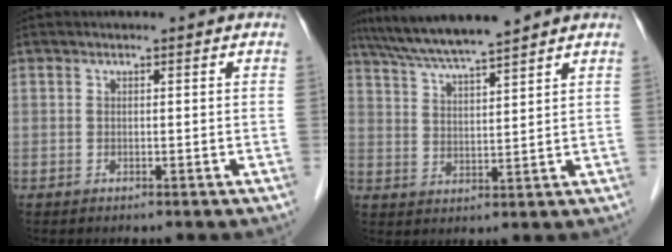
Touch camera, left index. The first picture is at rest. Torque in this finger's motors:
{"motor_torque": [0.23, -0.39, 0.39, 0.08]}